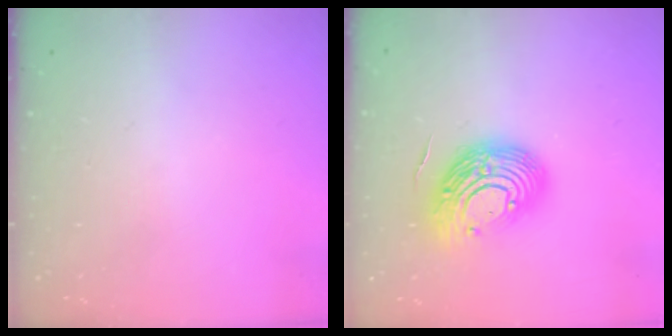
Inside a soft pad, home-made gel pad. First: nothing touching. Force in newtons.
{"total": 14.6, "press": 14.5, "slide": 1.7}